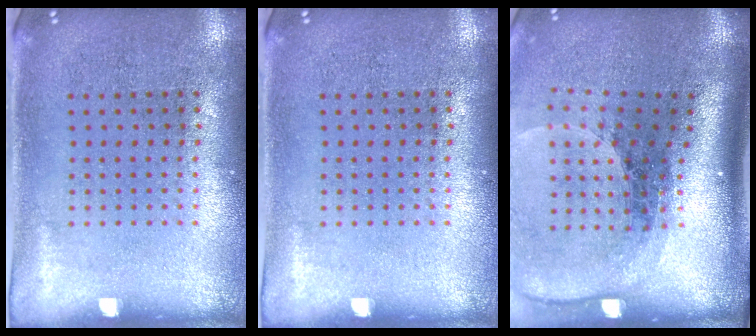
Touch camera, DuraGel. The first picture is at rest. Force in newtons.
{"total": 0.0}
{"total": 2.6, "press": 1.9, "slide": 1.8}